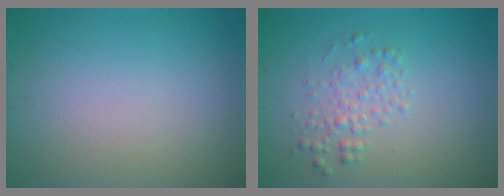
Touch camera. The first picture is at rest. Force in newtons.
{"total": 2.0, "press": 2.0, "slide": 0.0}